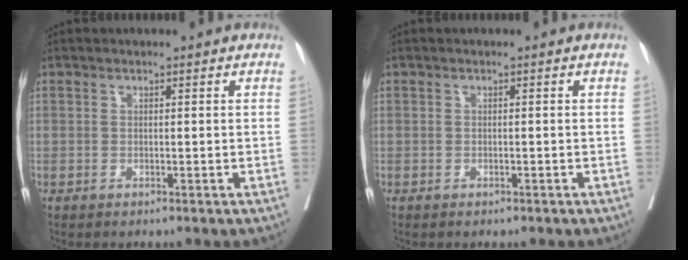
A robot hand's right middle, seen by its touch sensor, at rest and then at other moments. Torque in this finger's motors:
{"motor_torque": [-0.36, 0.09, 0.00, 0.01]}